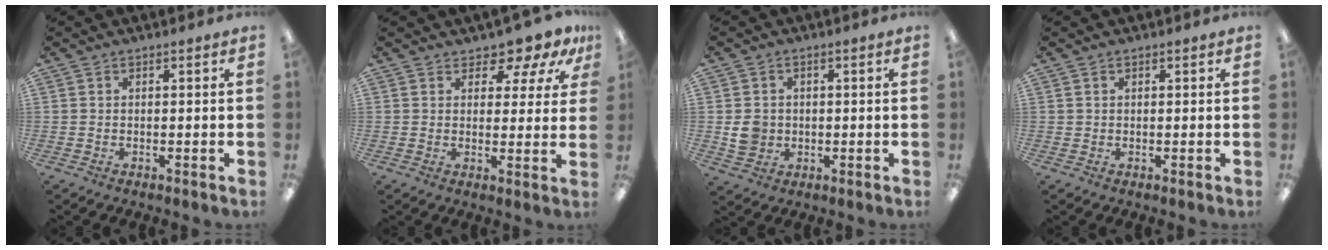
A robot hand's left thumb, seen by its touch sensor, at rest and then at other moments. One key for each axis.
{"total": 6.8, "fx": 5.7, "fy": 2.9, "fz": 2.4, "tx": -0.033, "ty": -0.042, "tz": 0.101}
{"total": 5.0, "fx": 0.0, "fy": 4.7, "fz": 1.8, "tx": -0.019, "ty": 0.005, "tz": 0.001}
{"total": 0.8, "fx": 0.5, "fy": 0.6, "fz": 0.0, "tx": 0.000, "ty": 0.002, "tz": 0.010}